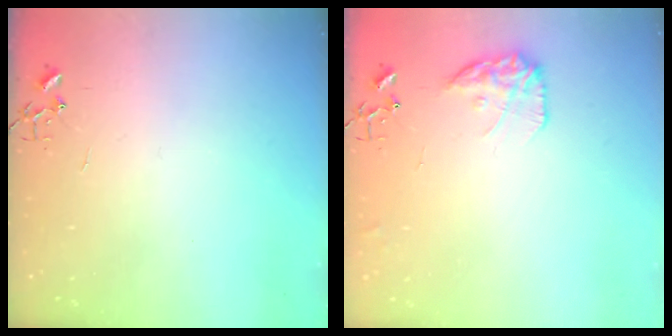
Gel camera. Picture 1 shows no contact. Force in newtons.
{"total": 12.1, "press": 12.0, "slide": 0.6}